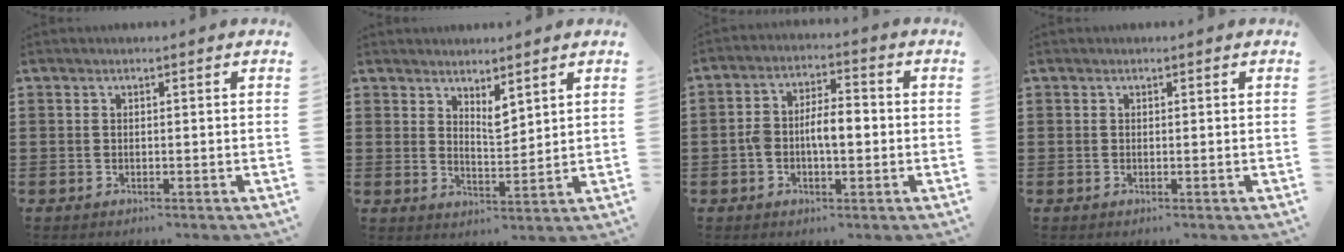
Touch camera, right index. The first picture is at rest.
{"total": 3.5, "force": [2.9, 0.9, 1.6], "torque": [-0.029, -0.010, 0.052]}
{"total": 5.6, "force": [-1.0, 2.3, 5.0], "torque": [-0.102, 0.007, -0.023]}
{"total": 0.0}